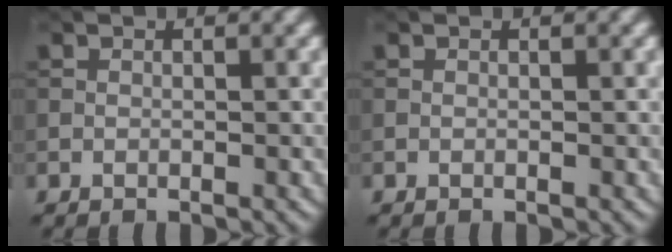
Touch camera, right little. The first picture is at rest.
{"total": 0.0}